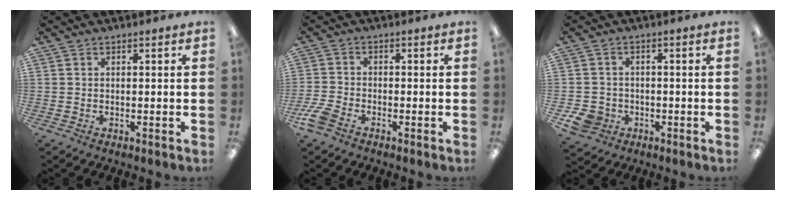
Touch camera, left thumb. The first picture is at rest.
{"total": 4.7, "force": [-3.3, 2.3, 2.4], "torque": [-0.057, 0.005, -0.064]}
{"total": 5.7, "force": [-2.8, 4.7, 1.6], "torque": [-0.037, 0.011, -0.053]}